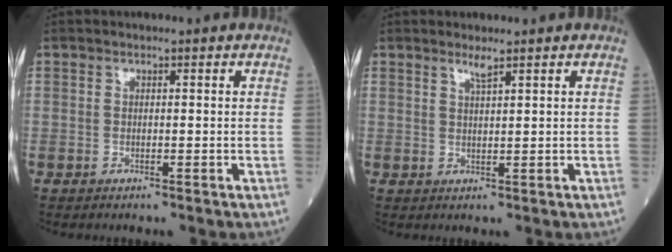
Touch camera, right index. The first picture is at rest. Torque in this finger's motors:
{"motor_torque": [-0.03, 0.01, -0.02, 0.03]}